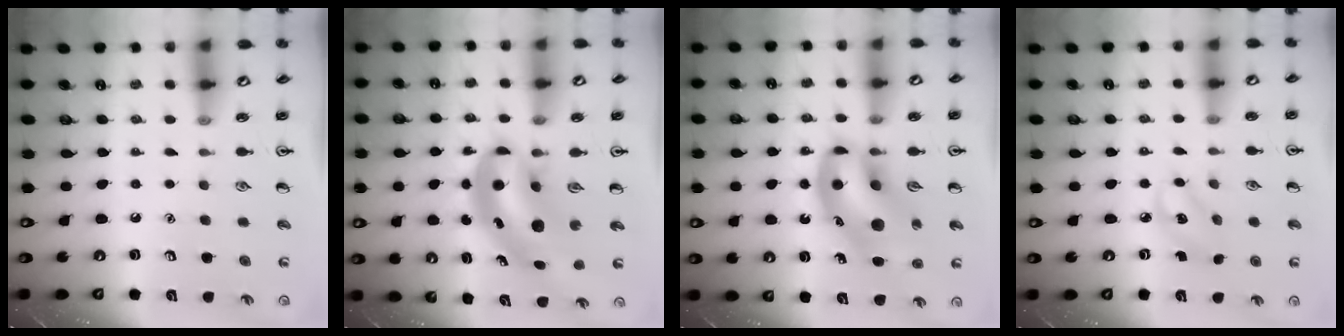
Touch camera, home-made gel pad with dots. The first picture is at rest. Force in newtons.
{"total": 8.5, "press": 8.2, "slide": 2.4}
{"total": 15.1, "press": 14.4, "slide": 4.3}
{"total": 3.0, "press": 2.9, "slide": 0.8}